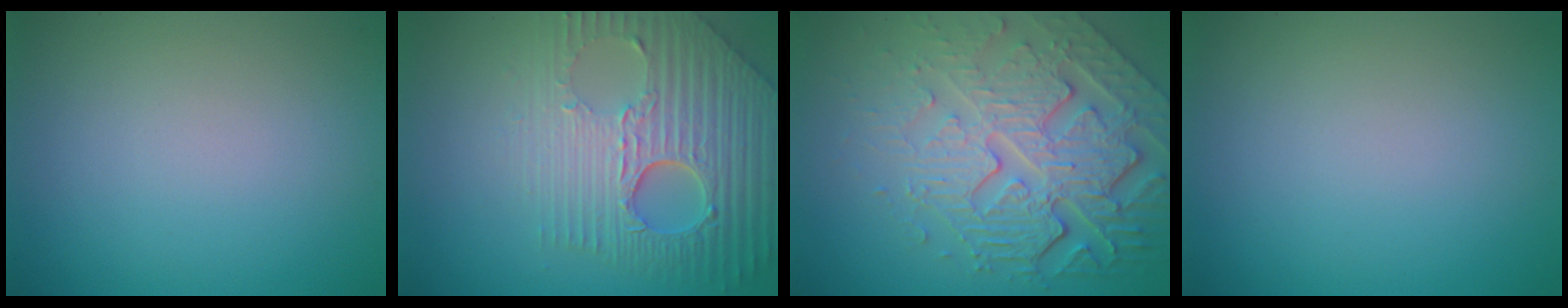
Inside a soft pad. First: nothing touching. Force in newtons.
{"total": 8.9, "press": 6.0, "slide": 6.6}
{"total": 8.6, "press": 5.8, "slide": 6.3}
{"total": 0.0}